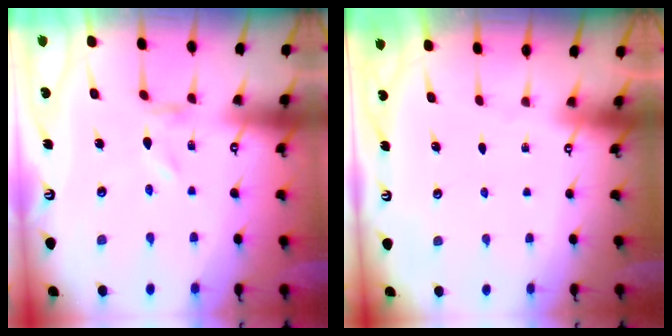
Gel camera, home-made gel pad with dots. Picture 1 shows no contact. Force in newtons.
{"total": 0.0}